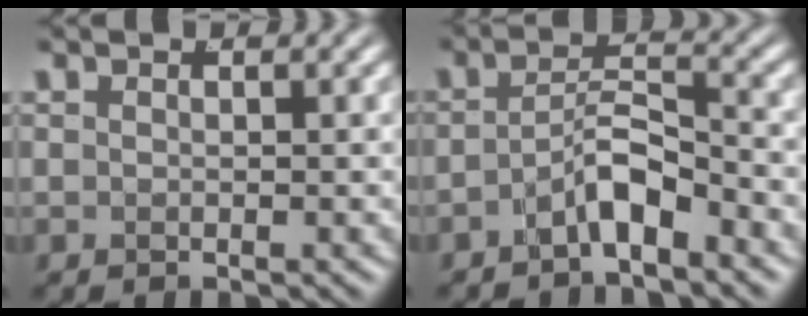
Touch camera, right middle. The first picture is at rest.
{"total": 3.7, "force": [-2.8, 0.9, 2.2], "torque": [-0.029, -0.003, -0.047]}